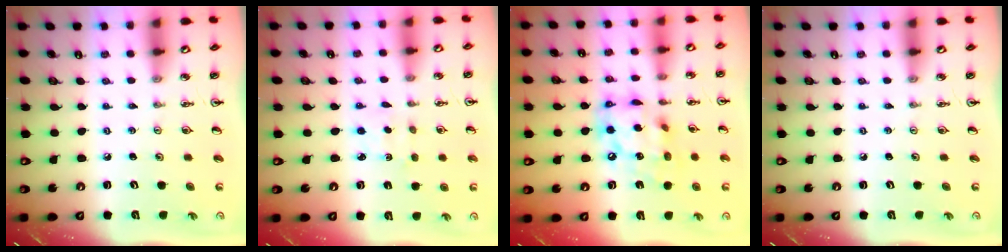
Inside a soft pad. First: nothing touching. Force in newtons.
{"total": 2.1, "press": 2.0, "slide": 0.6}
{"total": 14.7, "press": 14.6, "slide": 1.2}
{"total": 0.0}